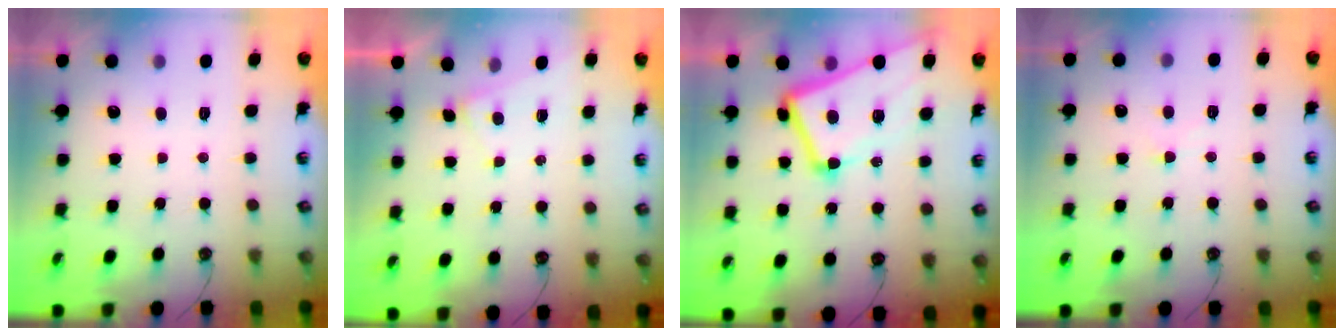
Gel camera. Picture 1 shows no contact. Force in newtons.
{"total": 3.1, "press": 3.1, "slide": 0.2}
{"total": 11.5, "press": 11.3, "slide": 2.2}
{"total": 1.5, "press": 1.4, "slide": 0.4}